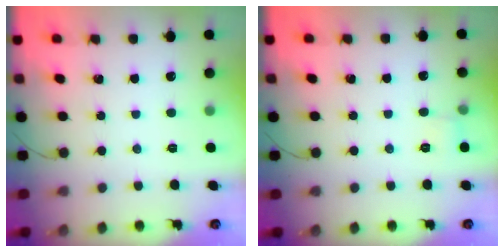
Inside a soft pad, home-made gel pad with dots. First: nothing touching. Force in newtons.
{"total": 6.2, "press": 5.9, "slide": 1.9}